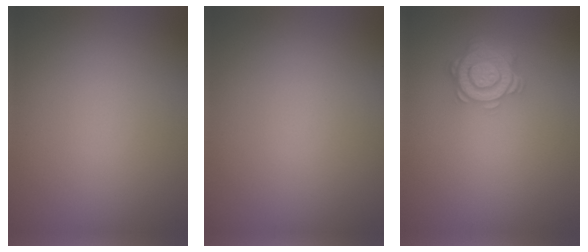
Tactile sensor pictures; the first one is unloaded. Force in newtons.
{"total": 0.0}
{"total": 4.7, "press": 3.7, "slide": 3.0}